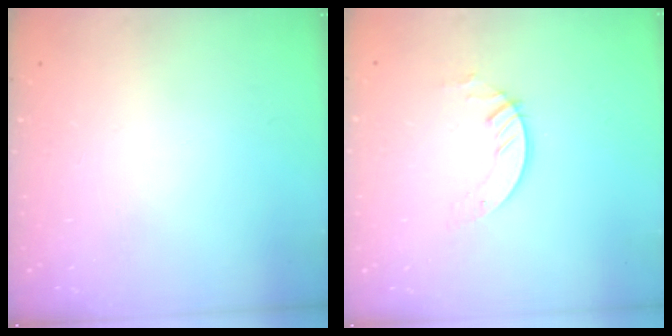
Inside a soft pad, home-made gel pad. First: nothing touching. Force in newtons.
{"total": 3.3, "press": 3.3, "slide": 0.2}